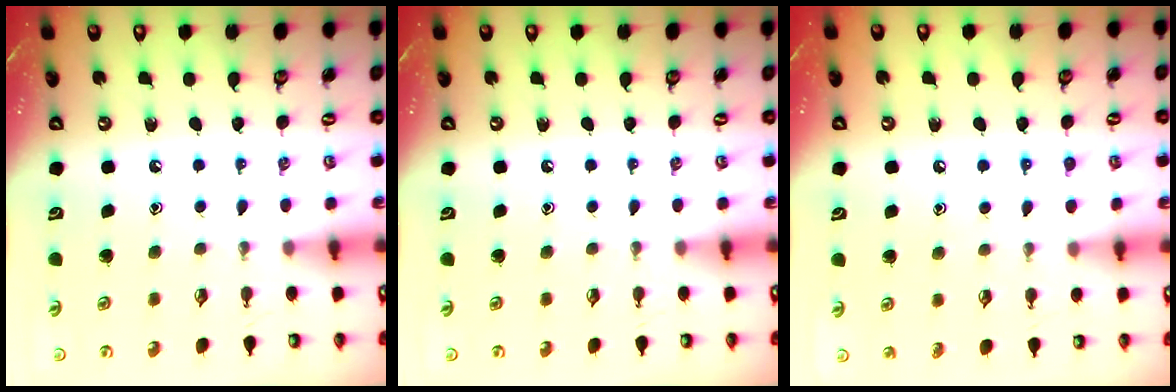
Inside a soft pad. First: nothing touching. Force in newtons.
{"total": 0.0}
{"total": 6.1, "press": 6.1, "slide": 0.7}